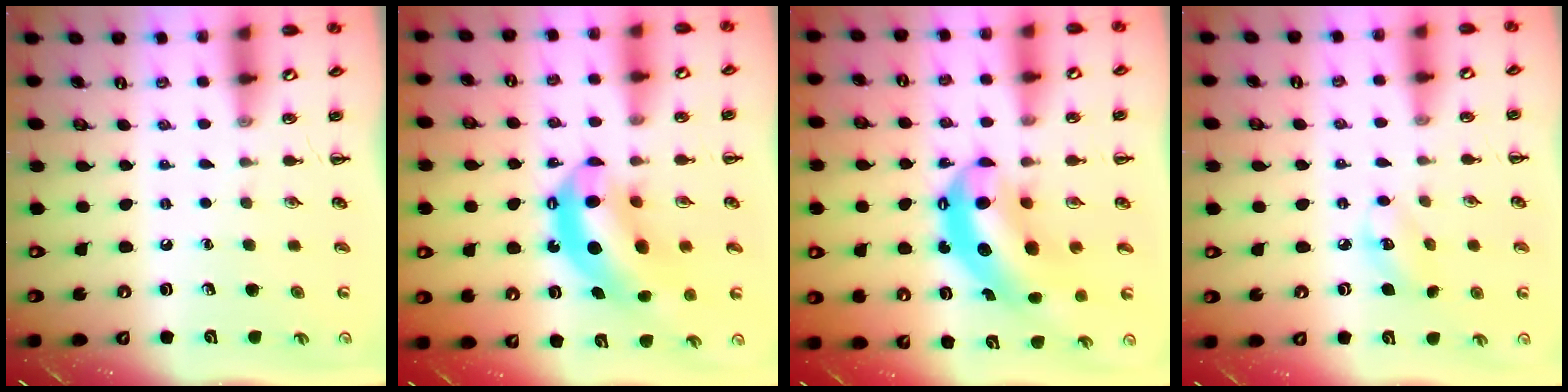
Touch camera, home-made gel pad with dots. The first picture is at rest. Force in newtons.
{"total": 12.9, "press": 12.5, "slide": 3.3}
{"total": 9.7, "press": 9.4, "slide": 2.4}
{"total": 4.9, "press": 4.9, "slide": 0.5}